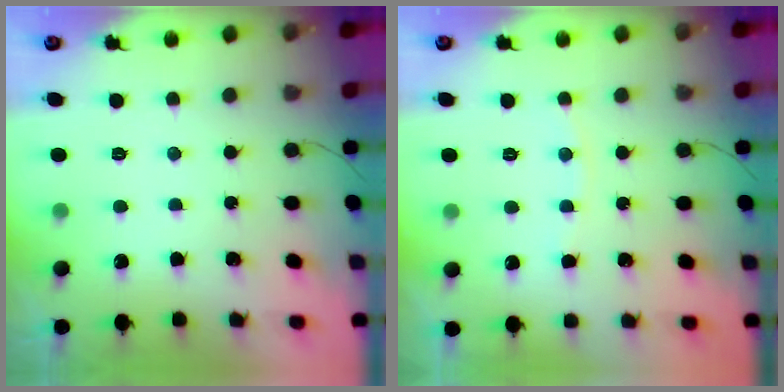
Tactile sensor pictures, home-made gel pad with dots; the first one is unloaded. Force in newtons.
{"total": 2.9, "press": 2.8, "slide": 0.4}